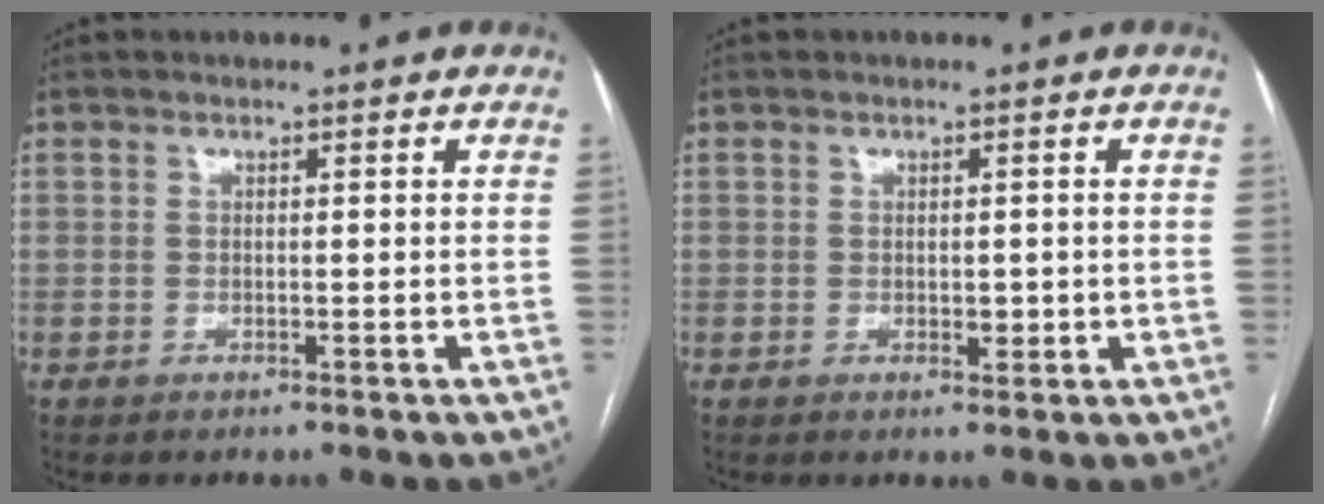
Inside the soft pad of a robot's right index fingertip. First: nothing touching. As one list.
[{"total": 2.2, "force": [-0.2, 1.3, 1.7], "torque": [-0.022, -0.002, 0.002]}]